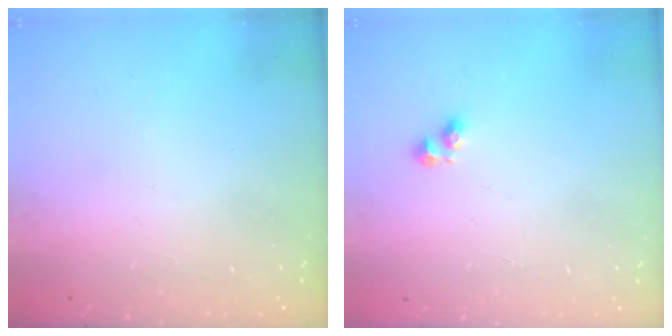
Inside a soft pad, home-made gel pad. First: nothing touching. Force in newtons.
{"total": 2.5, "press": 2.5, "slide": 0.2}